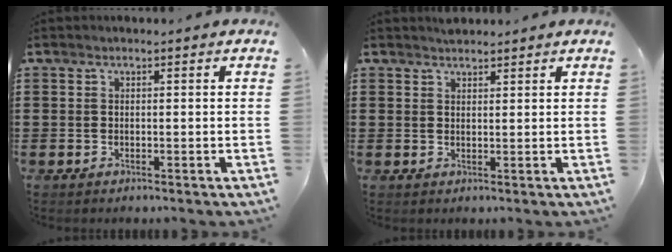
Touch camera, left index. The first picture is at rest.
{"total": 1.9, "force": [1.7, 0.8, -0.2], "torque": [0.000, 0.002, 0.036]}